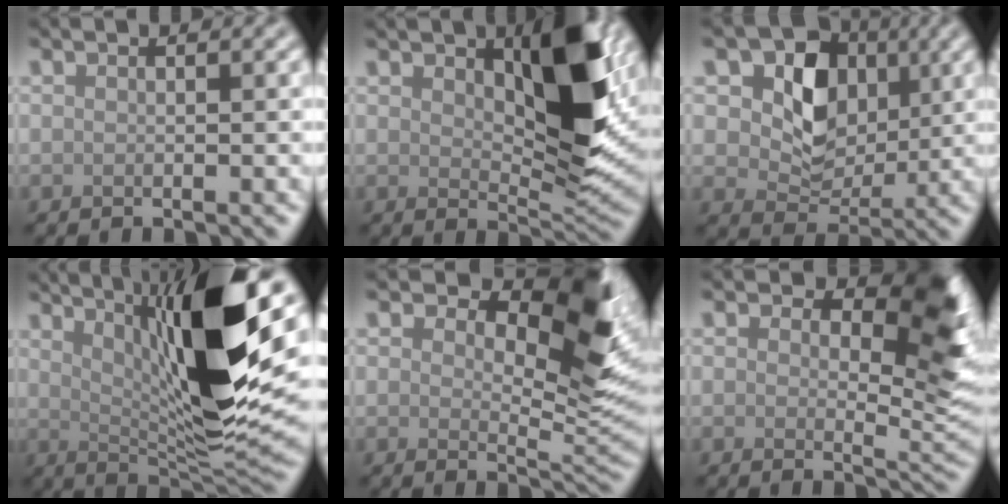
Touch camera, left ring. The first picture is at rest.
{"total": 8.7, "force": [2.8, 3.5, 7.4], "torque": [-0.114, -0.010, 0.047]}
{"total": 7.9, "force": [2.2, 5.8, 4.9], "torque": [-0.085, -0.002, 0.027]}
{"total": 13.7, "force": [4.4, 2.6, 12.7], "torque": [-0.196, 0.001, 0.077]}
{"total": 8.9, "force": [3.5, 4.1, 7.0], "torque": [-0.093, -0.009, 0.051]}
{"total": 8.7, "force": [3.3, 4.3, 6.8], "torque": [-0.081, -0.007, 0.044]}